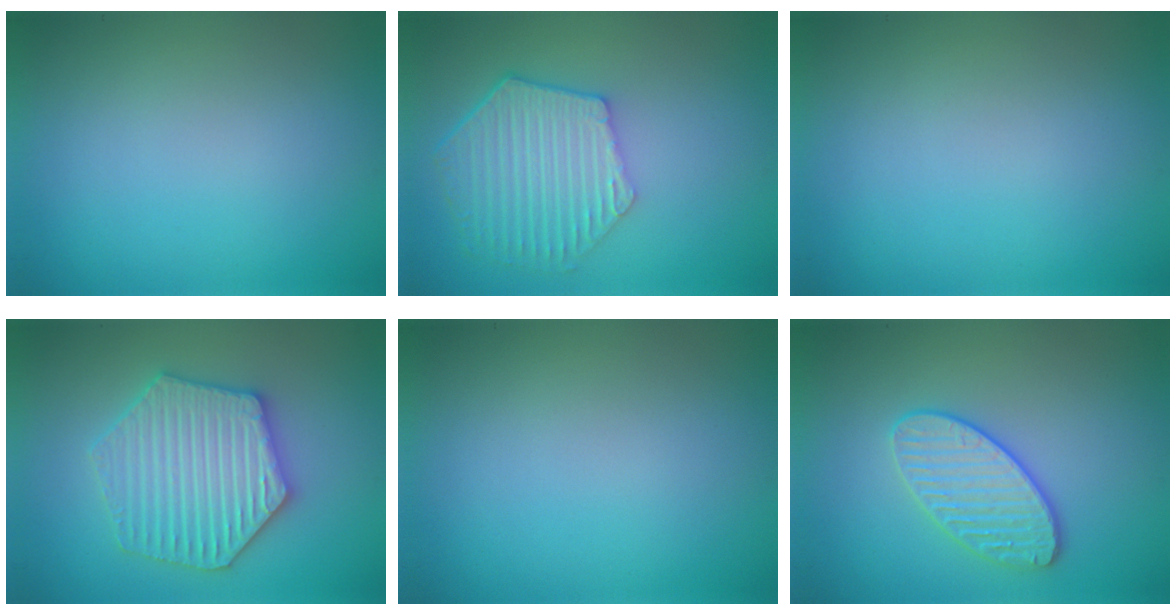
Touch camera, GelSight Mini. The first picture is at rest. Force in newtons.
{"total": 5.9, "press": 4.6, "slide": 3.8}
{"total": 0.0}
{"total": 6.3, "press": 6.3, "slide": 1.0}
{"total": 0.0}
{"total": 3.4, "press": 3.3, "slide": 0.7}